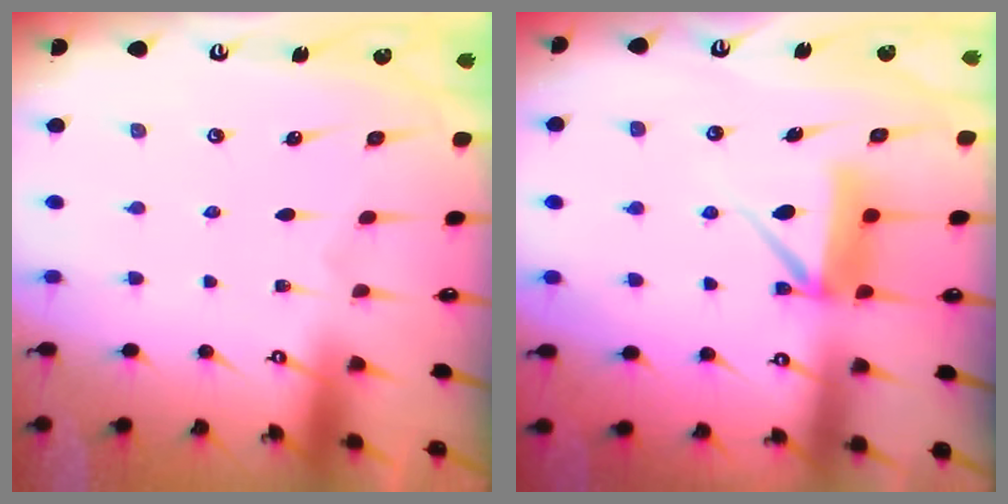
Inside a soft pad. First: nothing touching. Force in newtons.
{"total": 8.5, "press": 8.5, "slide": 0.8}